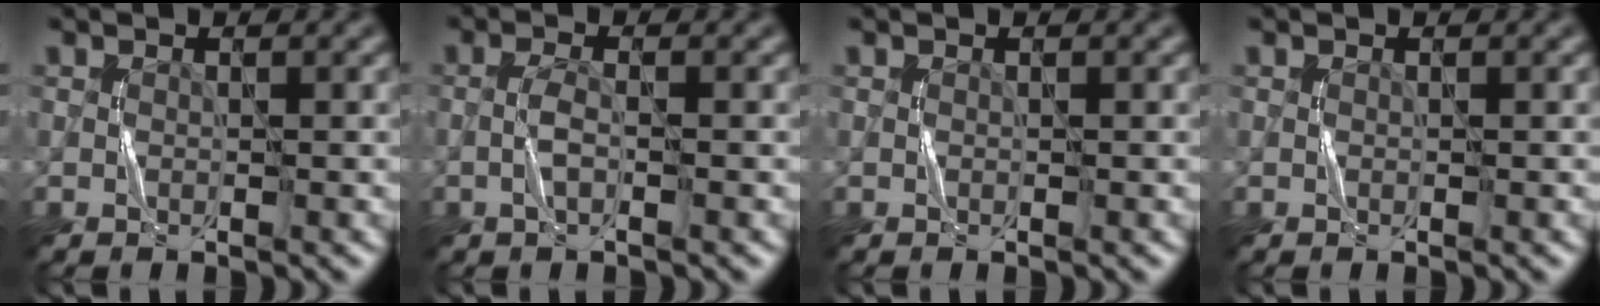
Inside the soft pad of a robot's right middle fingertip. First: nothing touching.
{"total": 1.7, "force": [-0.6, 0.5, 1.6], "torque": [-0.035, 0.003, -0.016]}
{"total": 0.0}
{"total": 0.0}